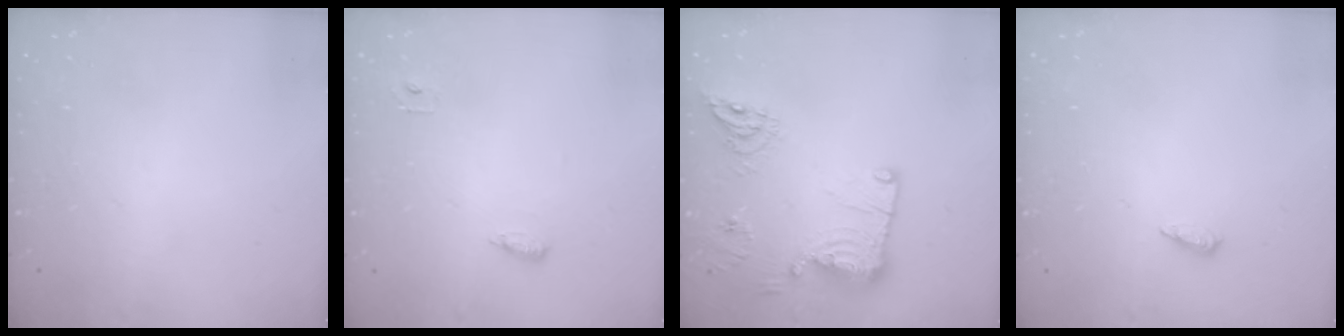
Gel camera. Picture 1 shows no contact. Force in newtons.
{"total": 5.4, "press": 5.3, "slide": 1.2}
{"total": 19.0, "press": 18.6, "slide": 4.0}
{"total": 3.4, "press": 3.3, "slide": 0.5}